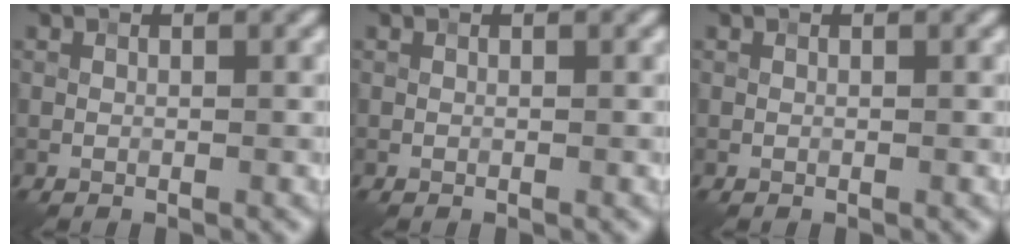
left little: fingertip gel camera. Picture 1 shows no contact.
{"total": 0.0}
{"total": 0.0}